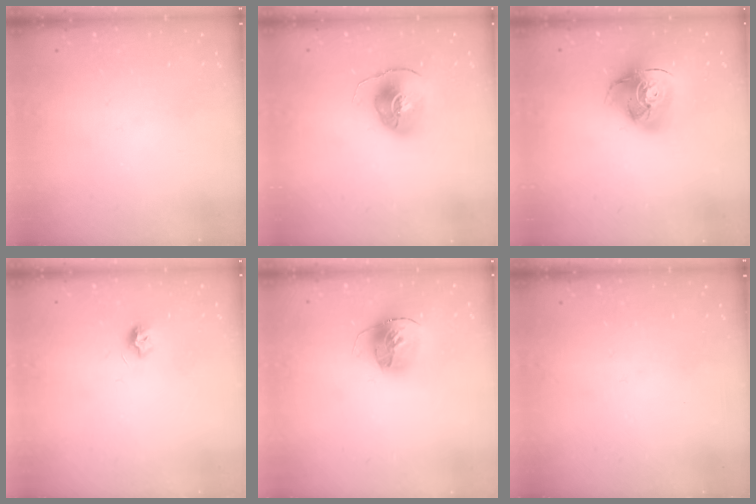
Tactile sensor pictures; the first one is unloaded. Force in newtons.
{"total": 8.7, "press": 8.7, "slide": 0.6}
{"total": 13.8, "press": 13.7, "slide": 1.4}
{"total": 7.4, "press": 7.4, "slide": 0.6}
{"total": 15.4, "press": 15.3, "slide": 1.7}
{"total": 0.0}